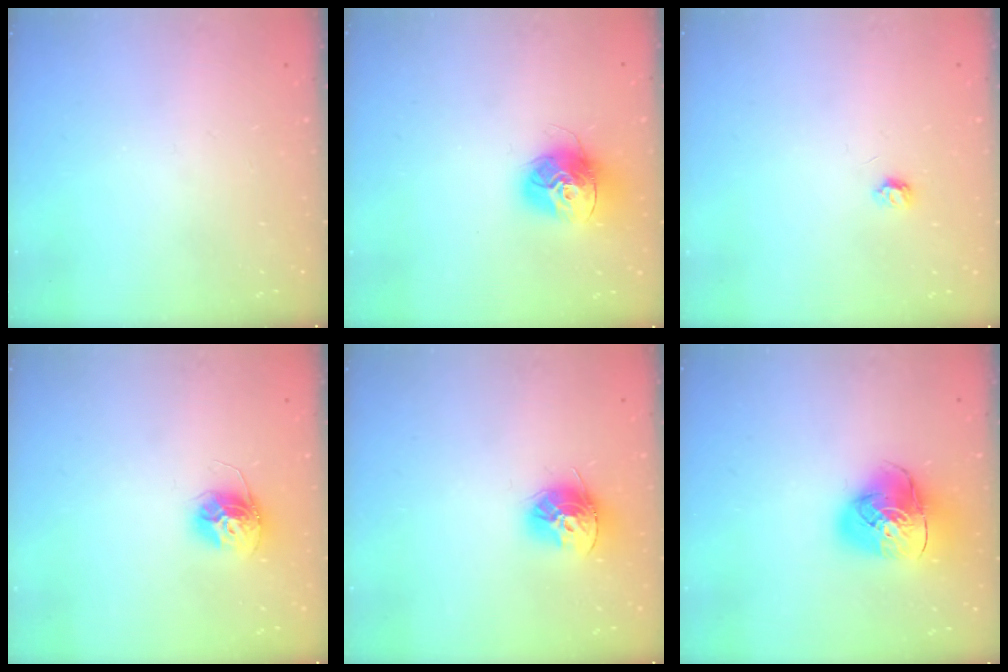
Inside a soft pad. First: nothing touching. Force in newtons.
{"total": 14.5, "press": 14.4, "slide": 1.4}
{"total": 3.1, "press": 3.1, "slide": 0.5}
{"total": 11.9, "press": 11.9, "slide": 1.0}
{"total": 12.6, "press": 12.5, "slide": 1.2}
{"total": 13.4, "press": 13.3, "slide": 1.7}